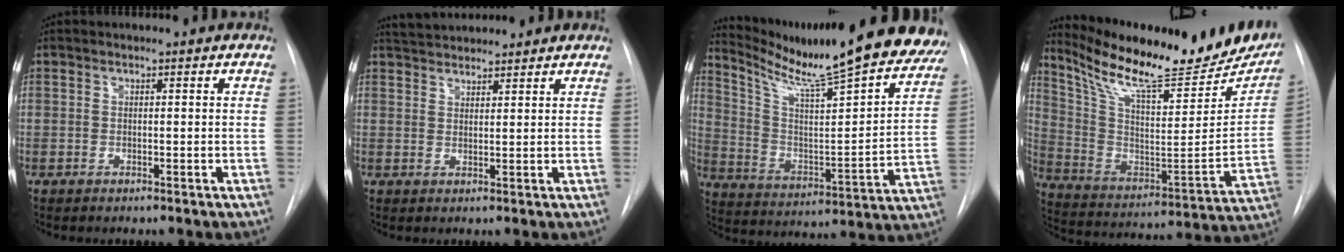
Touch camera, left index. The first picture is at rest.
{"total": 5.8, "force": [5.5, 1.0, 1.5], "torque": [-0.029, 0.036, 0.092]}
{"total": 27.5, "force": [24.1, 2.1, 12.9], "torque": [-0.210, -0.082, 0.335]}
{"total": 27.3, "force": [22.3, 6.3, 14.4], "torque": [-0.238, -0.027, 0.327]}